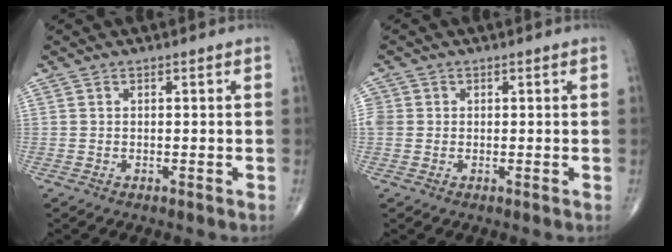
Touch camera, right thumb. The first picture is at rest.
{"total": 3.0, "force": [0.2, 2.8, 1.1], "torque": [-0.019, 0.010, 0.008]}